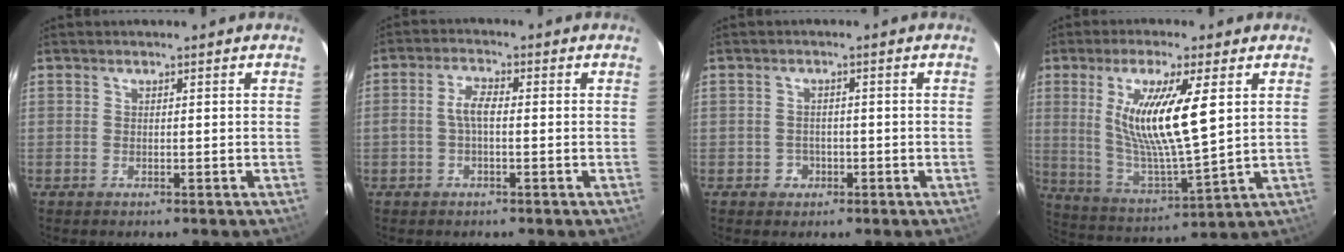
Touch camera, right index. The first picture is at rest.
{"total": 3.6, "force": [-0.4, 1.3, 3.3], "torque": [-0.069, 0.010, -0.008]}
{"total": 2.6, "force": [-1.0, 2.4, 0.1], "torque": [-0.004, 0.007, -0.013]}
{"total": 15.6, "force": [4.1, 2.7, 14.8], "torque": [-0.277, -0.014, 0.090]}